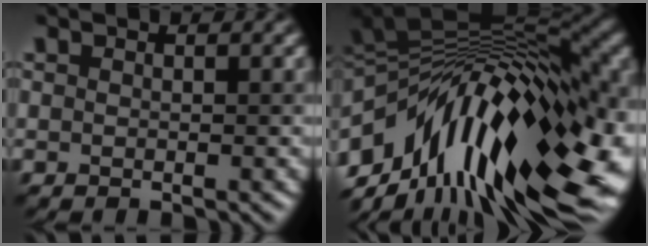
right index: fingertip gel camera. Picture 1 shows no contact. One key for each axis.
{"total": 18.3, "fx": -4.1, "fy": 9.0, "fz": 15.5, "tx": -0.243, "ty": 0.014, "tz": -0.075}